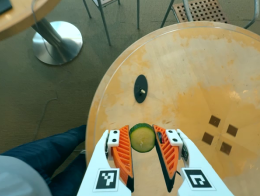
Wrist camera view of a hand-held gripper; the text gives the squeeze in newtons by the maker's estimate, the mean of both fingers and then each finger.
{"total": 7.9, "left": 7.7, "right": 8.2}